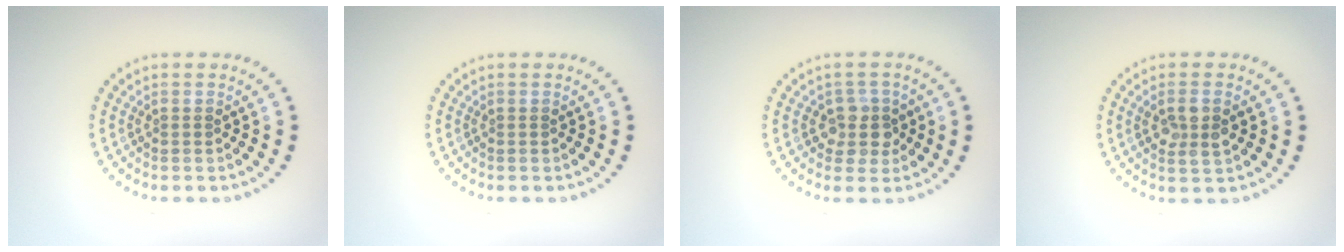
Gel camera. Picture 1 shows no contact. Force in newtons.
{"total": 0.0}
{"total": 2.8, "press": 2.4, "slide": 1.4}
{"total": 2.5, "press": 2.5, "slide": 0.6}